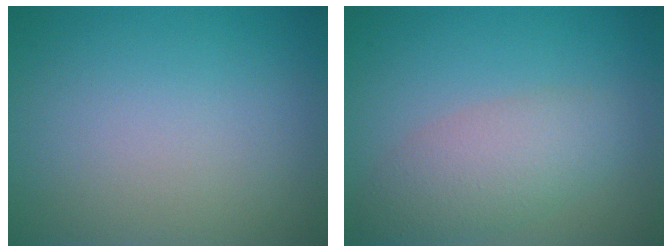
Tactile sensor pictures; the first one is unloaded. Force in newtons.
{"total": 4.0, "press": 4.0, "slide": 0.3}